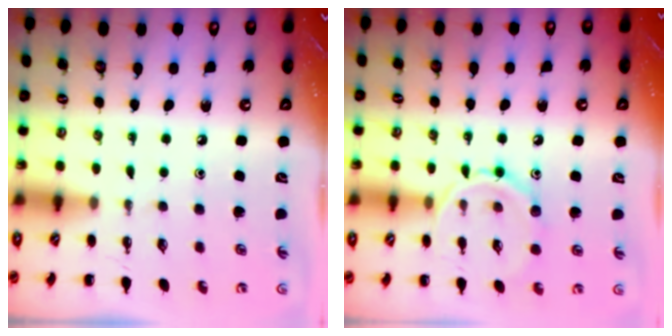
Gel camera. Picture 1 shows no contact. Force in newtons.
{"total": 10.7, "press": 10.6, "slide": 0.6}